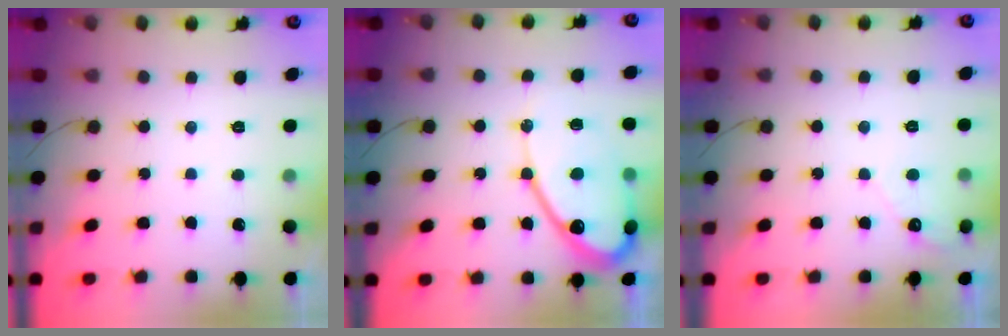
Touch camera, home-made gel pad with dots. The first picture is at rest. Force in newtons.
{"total": 15.5, "press": 15.5, "slide": 1.2}
{"total": 4.4, "press": 4.4, "slide": 0.4}